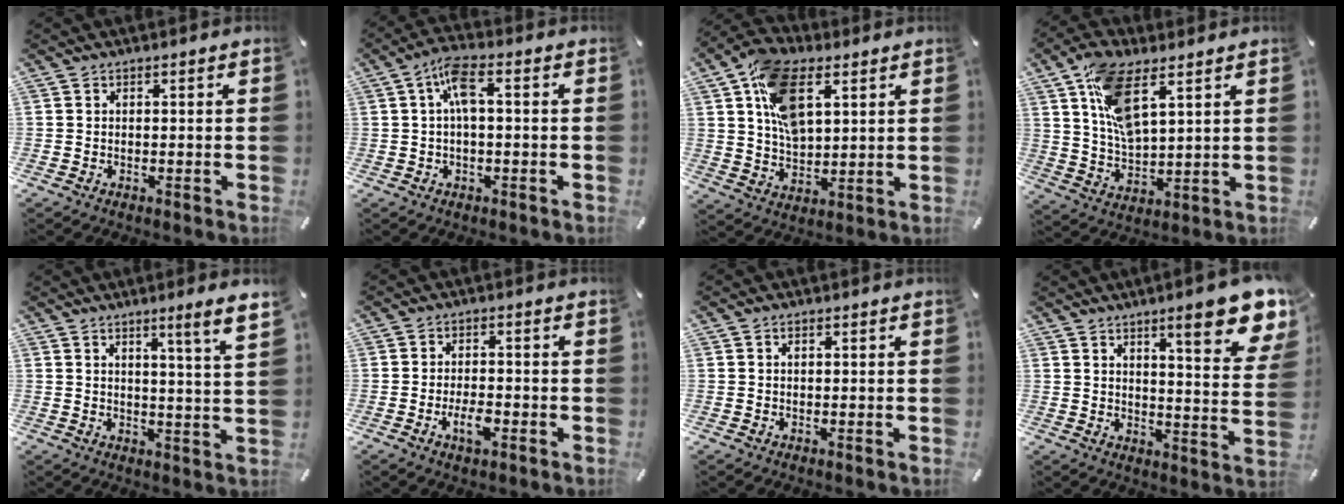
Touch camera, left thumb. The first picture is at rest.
{"total": 6.7, "force": [0.4, 2.6, 6.2], "torque": [-0.122, 0.014, 0.006]}
{"total": 14.4, "force": [5.6, 9.2, 9.5], "torque": [-0.184, -0.007, 0.101]}
{"total": 12.3, "force": [6.4, 5.3, 9.0], "torque": [-0.190, -0.017, 0.117]}
{"total": 7.3, "force": [4.6, -0.4, 5.7], "torque": [-0.087, -0.030, 0.069]}
{"total": 4.9, "force": [-2.0, 2.2, 3.9], "torque": [-0.082, 0.004, -0.038]}
{"total": 0.9, "force": [0.3, 0.4, 0.7], "torque": [-0.014, 0.003, 0.005]}
{"total": 15.1, "force": [9.7, 3.6, 11.0], "torque": [-0.148, -0.063, 0.154]}